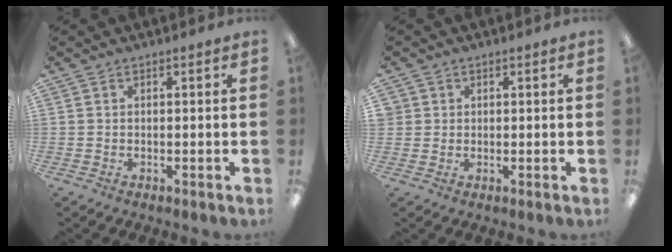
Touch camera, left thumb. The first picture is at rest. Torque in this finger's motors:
{"motor_torque": [-0.12, 0.12, 0.07, -0.11, 0.00]}